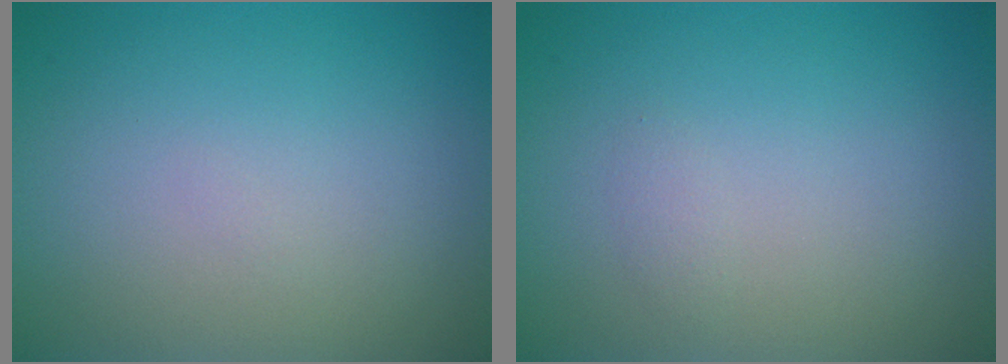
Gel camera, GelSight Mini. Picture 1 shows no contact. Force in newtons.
{"total": 0.6, "press": 0.6, "slide": 0.0}